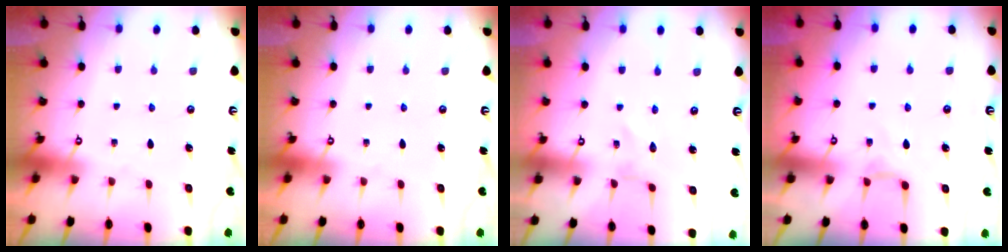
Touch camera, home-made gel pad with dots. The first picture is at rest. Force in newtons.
{"total": 0.0}
{"total": 0.0}
{"total": 4.0, "press": 3.9, "slide": 0.7}